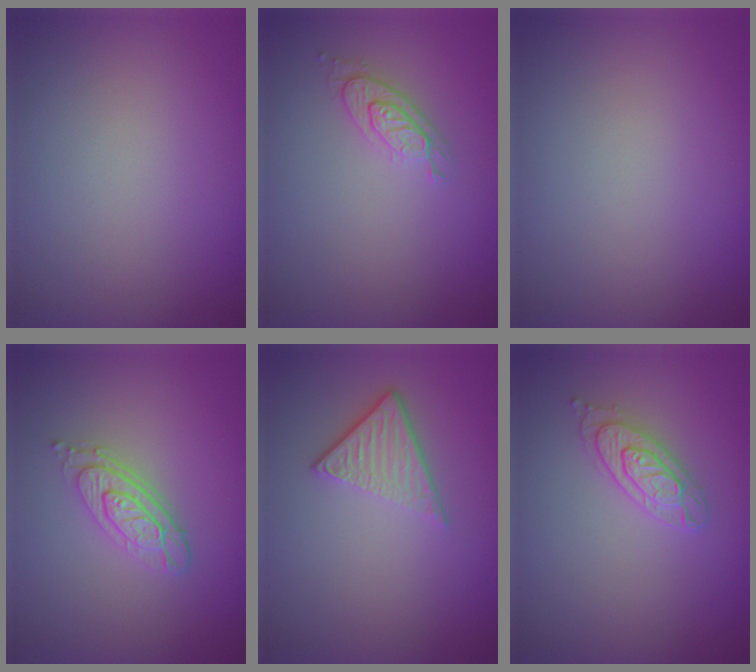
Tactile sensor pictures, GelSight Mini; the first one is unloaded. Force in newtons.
{"total": 2.0, "press": 1.8, "slide": 0.9}
{"total": 0.0}
{"total": 3.3, "press": 2.7, "slide": 1.9}
{"total": 3.7, "press": 2.6, "slide": 2.7}
{"total": 2.5, "press": 2.4, "slide": 0.6}